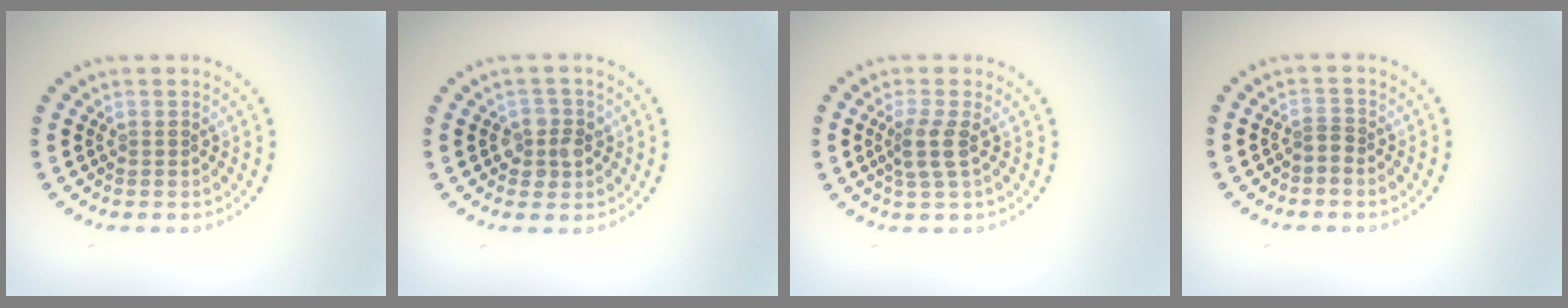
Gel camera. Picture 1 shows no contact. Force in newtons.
{"total": 2.3, "press": 2.1, "slide": 0.8}
{"total": 2.2, "press": 1.7, "slide": 1.3}
{"total": 0.9, "press": 0.5, "slide": 0.7}